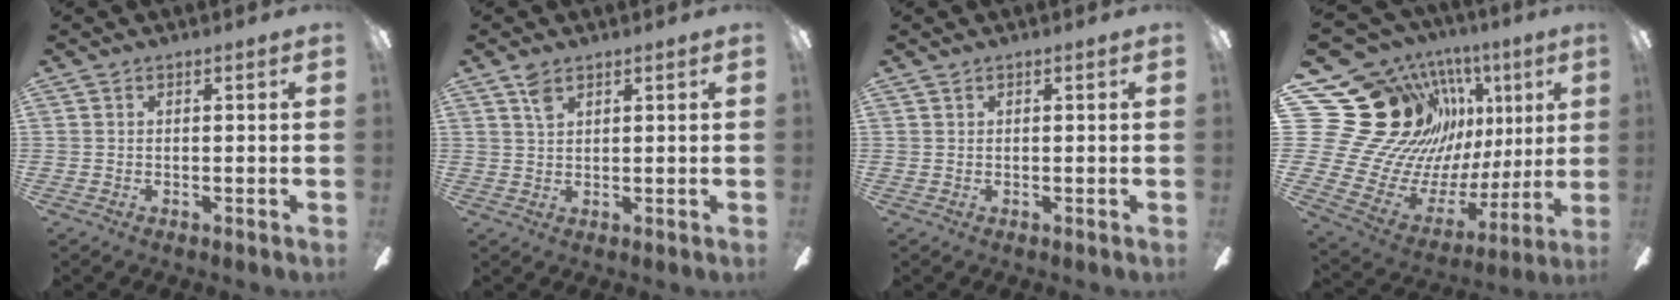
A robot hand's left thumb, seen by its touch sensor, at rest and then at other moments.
{"total": 2.9, "force": [2.0, 1.3, 1.6], "torque": [-0.030, -0.003, 0.035]}
{"total": 0.0}
{"total": 27.0, "force": [12.0, 19.7, 14.0], "torque": [-0.288, -0.106, 0.273]}